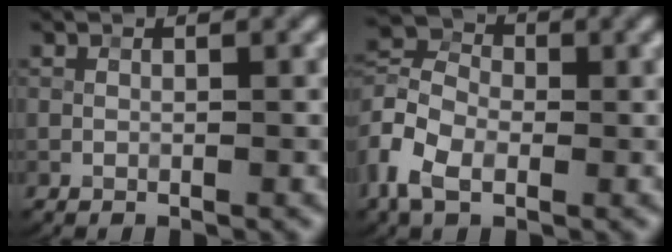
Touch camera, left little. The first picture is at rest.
{"total": 6.1, "force": [-2.0, 4.1, 4.1], "torque": [-0.090, 0.010, -0.056]}